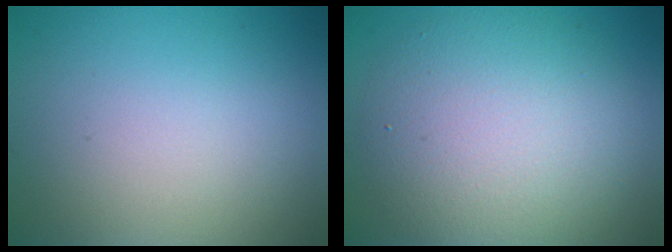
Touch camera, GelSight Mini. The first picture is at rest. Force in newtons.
{"total": 6.9, "press": 6.9, "slide": 0.7}